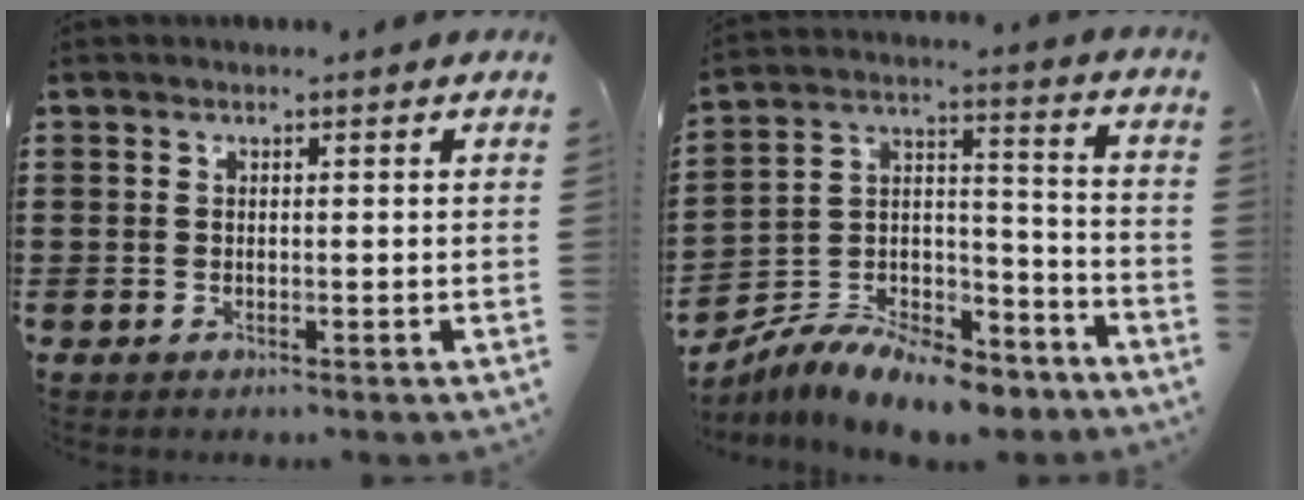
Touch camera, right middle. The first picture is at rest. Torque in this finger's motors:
{"motor_torque": [2.14, 0.00, 0.53, 0.16]}